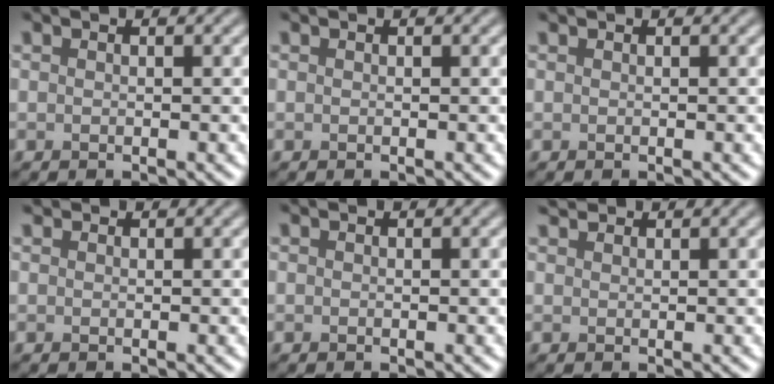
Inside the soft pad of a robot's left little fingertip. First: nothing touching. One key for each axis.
{"total": 0.0}
{"total": 0.0}
{"total": 0.5, "fx": 0.5, "fy": 0.1, "fz": 0.0, "tx": 0.000, "ty": 0.001, "tz": 0.009}
{"total": 0.0}
{"total": 1.1, "fx": 1.1, "fy": 0.2, "fz": 0.2, "tx": -0.005, "ty": 0.003, "tz": 0.022}